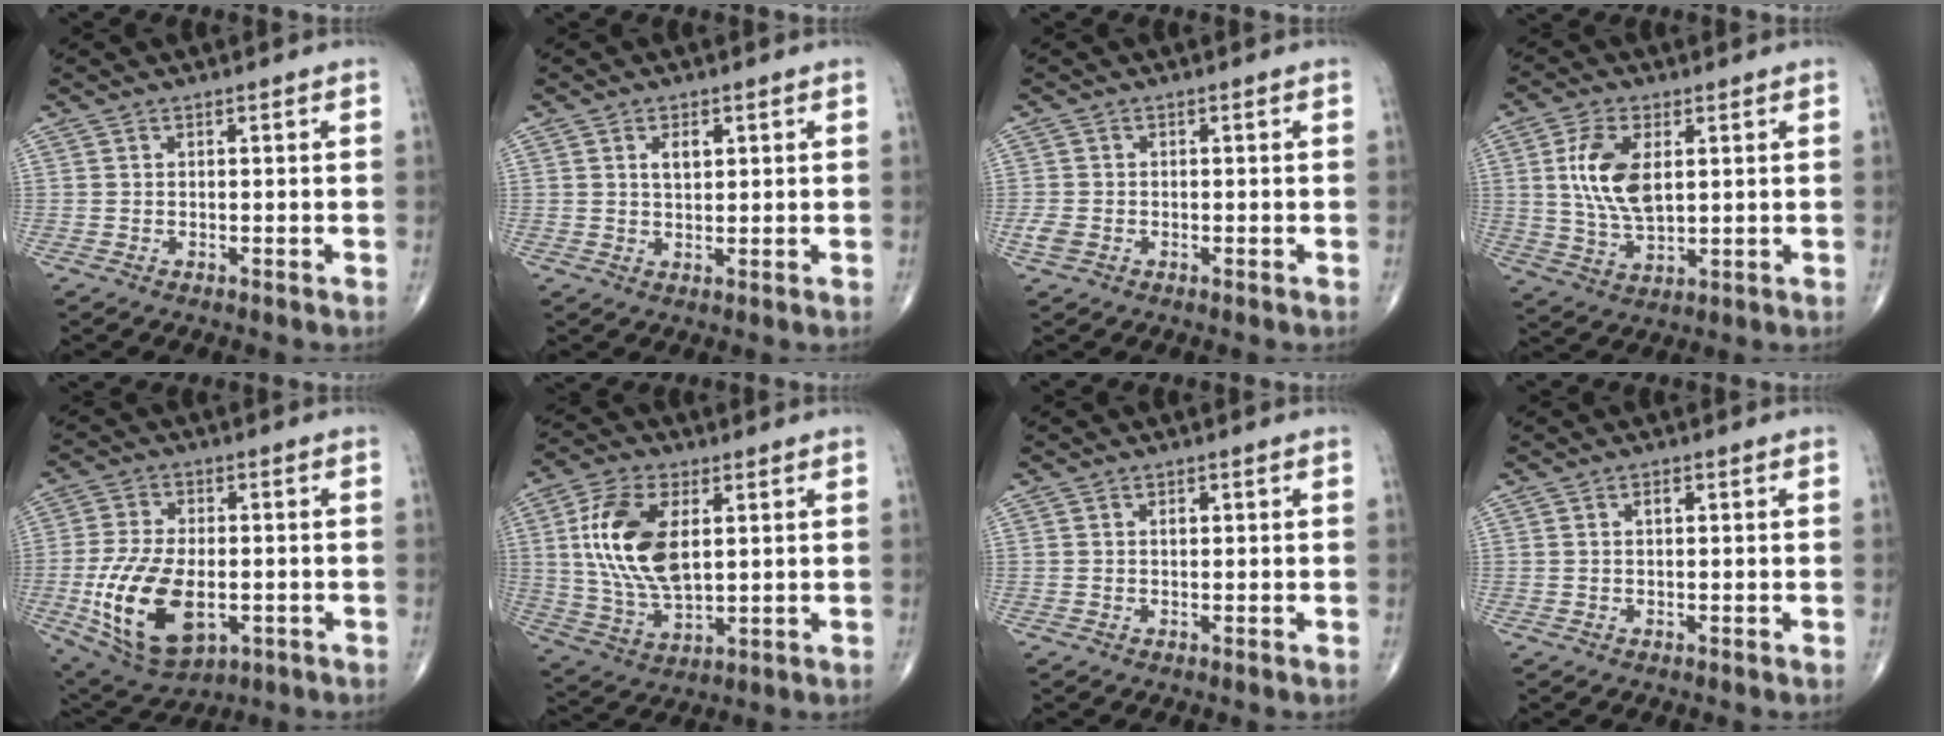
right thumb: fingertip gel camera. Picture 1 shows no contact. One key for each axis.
{"total": 3.1, "fx": 1.1, "fy": 1.7, "fz": 2.4, "tx": -0.033, "ty": -0.006, "tz": 0.018}
{"total": 2.2, "fx": -0.7, "fy": 1.5, "fz": 1.3, "tx": -0.034, "ty": 0.002, "tz": -0.016}
{"total": 10.8, "fx": 2.3, "fy": 5.6, "fz": 8.9, "tx": -0.174, "ty": -0.011, "tz": 0.049}
{"total": 17.1, "fx": -3.9, "fy": 9.4, "fz": 13.8, "tx": -0.263, "ty": -0.005, "tz": -0.050}
{"total": 15.9, "fx": 3.2, "fy": 8.3, "fz": 13.1, "tx": -0.257, "ty": -0.008, "tz": 0.066}
{"total": 0.9, "fx": 0.3, "fy": 0.6, "fz": 0.6, "tx": -0.008, "ty": 0.001, "tz": 0.003}
{"total": 1.1, "fx": 0.3, "fy": 0.6, "fz": 0.9, "tx": -0.012, "ty": 0.002, "tz": 0.003}